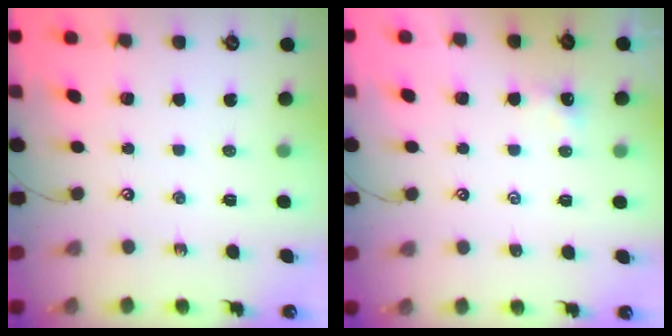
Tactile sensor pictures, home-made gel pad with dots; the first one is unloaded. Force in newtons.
{"total": 1.4, "press": 1.4, "slide": 0.2}